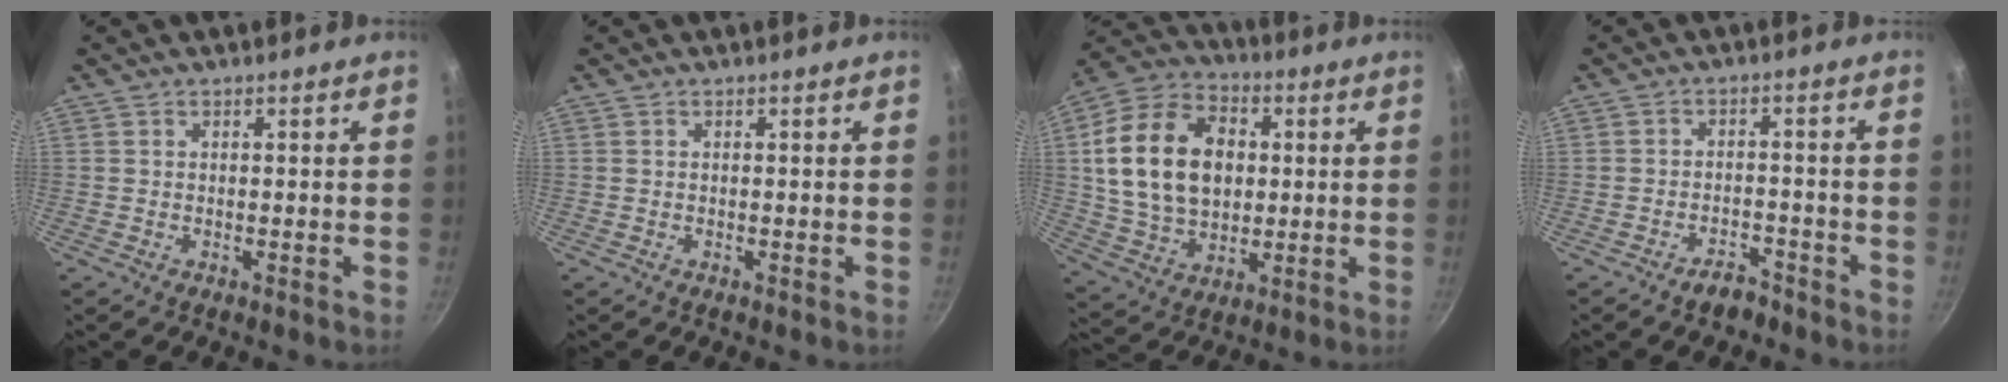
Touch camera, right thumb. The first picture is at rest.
{"total": 0.0}
{"total": 20.9, "force": [2.7, 14.9, 14.4], "torque": [-0.241, 0.010, 0.047]}
{"total": 3.9, "force": [-3.1, 1.9, 1.4], "torque": [-0.009, 0.034, -0.041]}